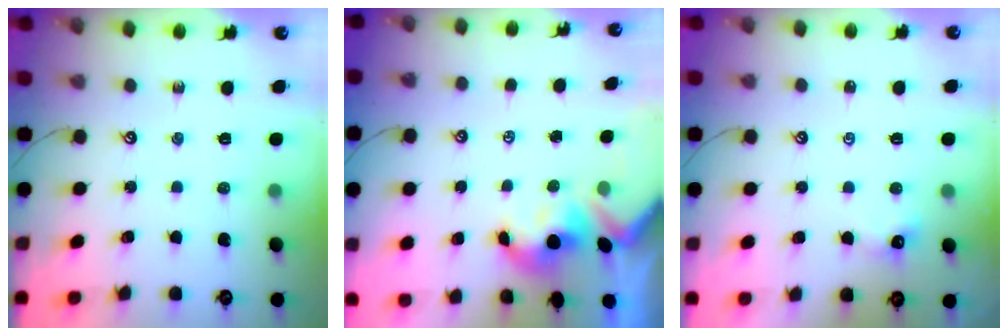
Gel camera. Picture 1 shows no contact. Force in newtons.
{"total": 1.7, "press": 1.5, "slide": 0.7}
{"total": 2.4, "press": 2.3, "slide": 0.6}